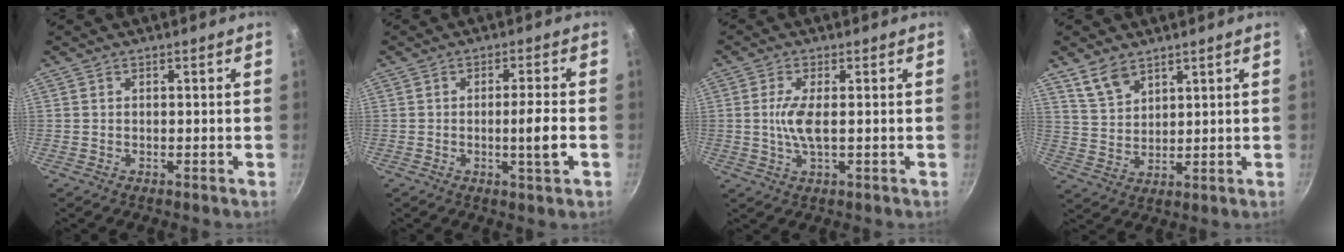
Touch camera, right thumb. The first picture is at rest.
{"total": 5.5, "force": [-1.2, 0.0, 5.4], "torque": [-0.090, 0.007, -0.020]}
{"total": 5.0, "force": [0.1, 1.3, 4.8], "torque": [-0.113, -0.001, 0.001]}
{"total": 6.2, "force": [4.4, 3.3, 2.8], "torque": [-0.041, -0.018, 0.096]}